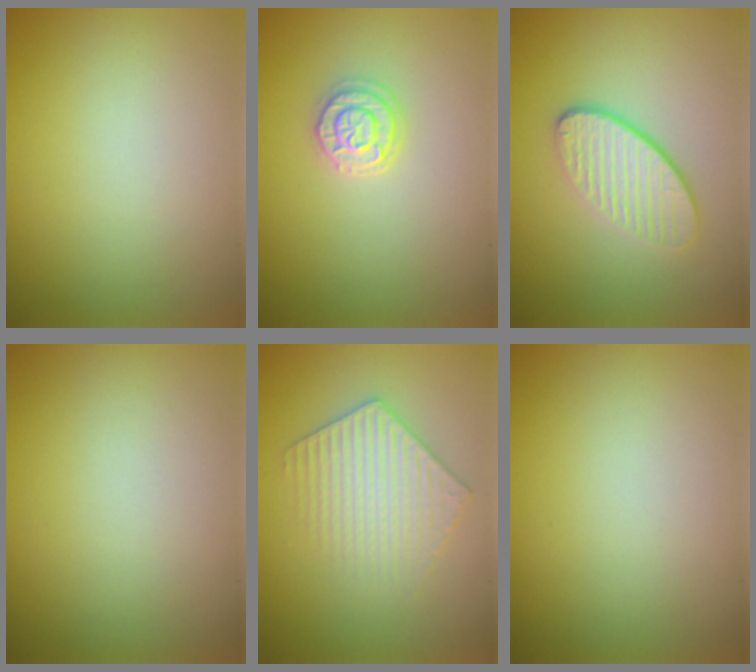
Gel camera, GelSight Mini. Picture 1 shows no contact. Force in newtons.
{"total": 2.2, "press": 2.0, "slide": 0.8}
{"total": 3.6, "press": 2.9, "slide": 2.2}
{"total": 0.0}
{"total": 4.0, "press": 4.0, "slide": 0.5}
{"total": 0.0}